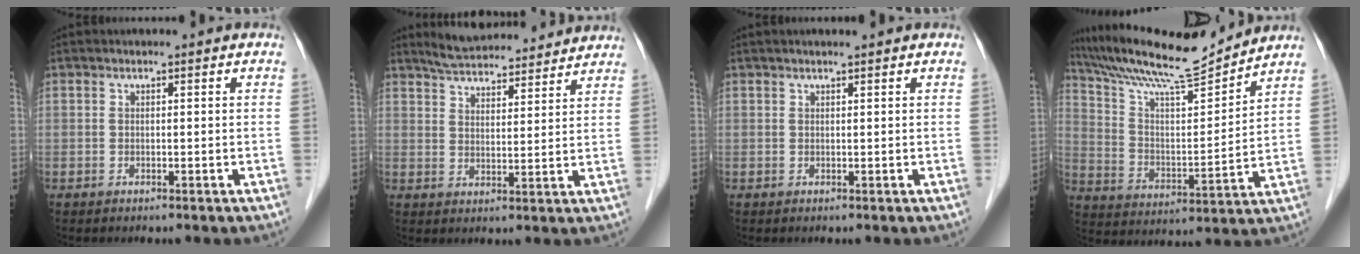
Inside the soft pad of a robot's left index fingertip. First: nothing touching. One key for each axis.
{"total": 13.2, "fx": 12.4, "fy": 2.3, "fz": 4.0, "tx": -0.060, "ty": 0.021, "tz": 0.176}
{"total": 1.7, "fx": 1.3, "fy": -0.1, "fz": 1.0, "tx": -0.013, "ty": 0.014, "tz": 0.022}
{"total": 15.8, "fx": 14.6, "fy": 0.3, "fz": 5.9, "tx": -0.116, "ty": 0.001, "tz": 0.253}